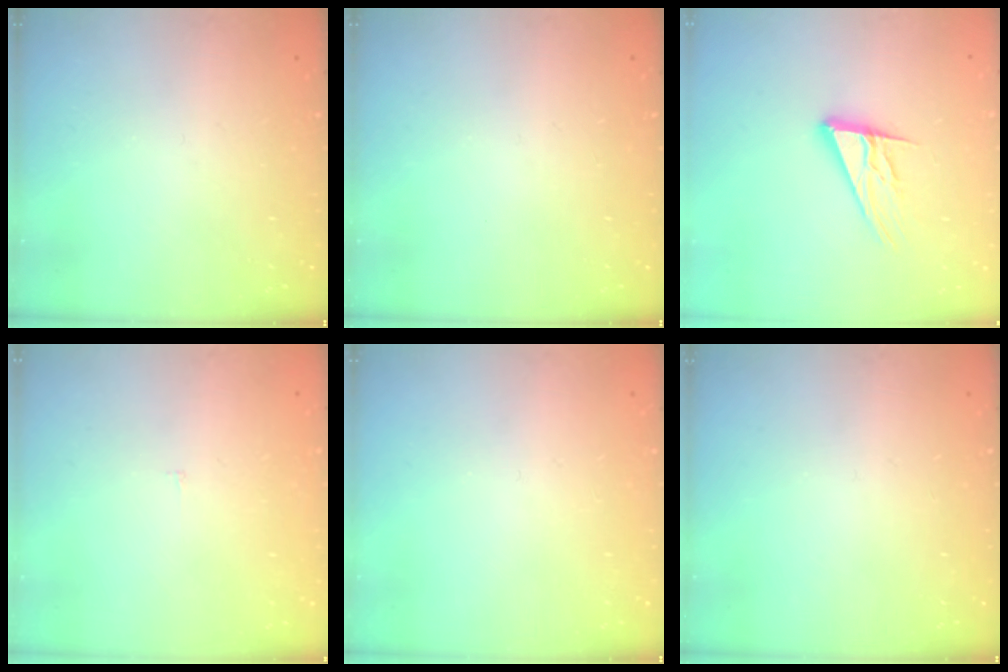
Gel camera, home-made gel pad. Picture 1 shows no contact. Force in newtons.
{"total": 0.0}
{"total": 13.1, "press": 12.9, "slide": 2.5}
{"total": 1.8, "press": 1.8, "slide": 0.1}
{"total": 0.0}
{"total": 0.0}